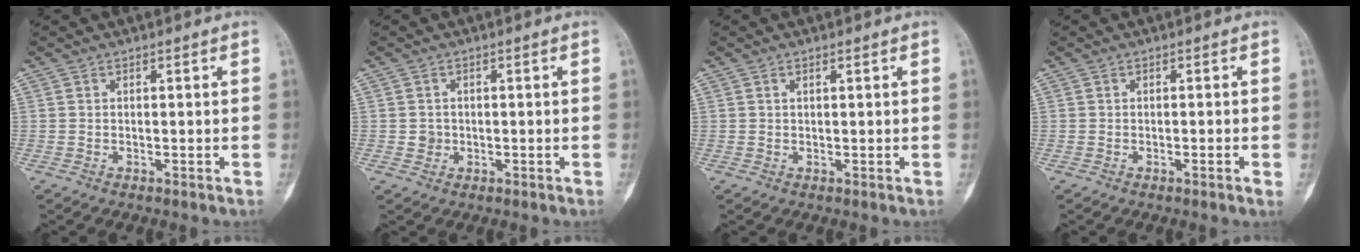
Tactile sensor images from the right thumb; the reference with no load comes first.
{"total": 1.8, "force": [-0.2, 1.7, 0.6], "torque": [0.004, 0.006, -0.003]}
{"total": 0.7, "force": [0.4, 0.3, 0.5], "torque": [-0.004, 0.000, 0.006]}
{"total": 1.2, "force": [-0.5, 0.2, 1.1], "torque": [-0.015, 0.001, -0.006]}